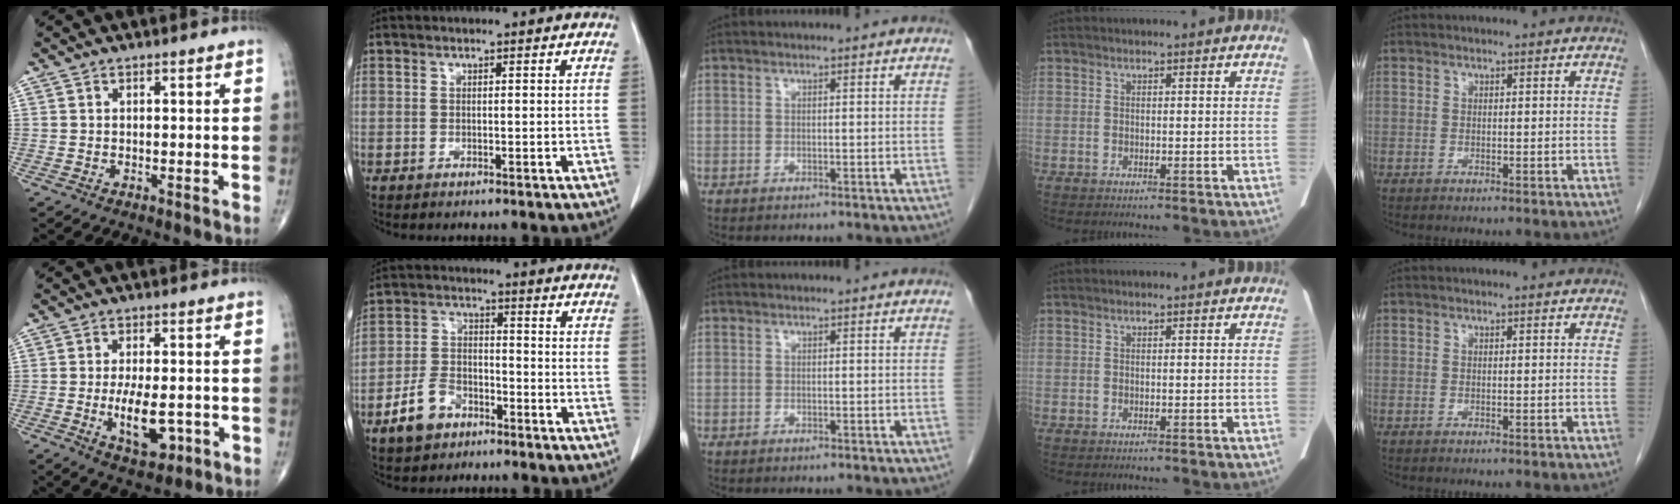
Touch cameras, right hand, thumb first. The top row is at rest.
{"thumb": {"total": 8.7, "force": [-2.2, 4.0, 7.4], "torque": [-0.120, -0.004, -0.028]}, "index": {"total": 7.4, "force": [-4.4, 4.8, 3.5], "torque": [-0.082, 0.012, -0.077]}}